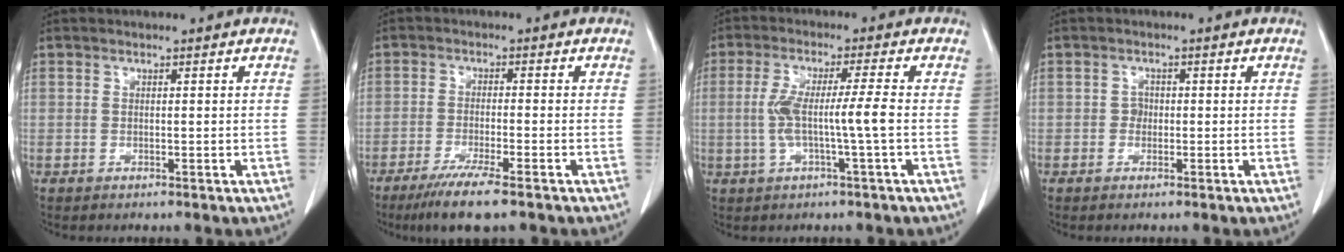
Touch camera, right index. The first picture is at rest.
{"total": 7.7, "force": [-5.4, 0.0, 5.4], "torque": [-0.090, -0.019, -0.088]}
{"total": 6.7, "force": [-0.8, -0.5, 6.6], "torque": [-0.134, 0.008, -0.014]}
{"total": 1.3, "force": [-0.2, 1.2, 0.5], "torque": [-0.004, 0.005, -0.004]}